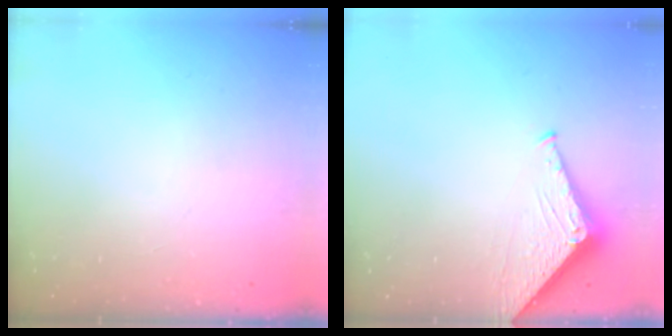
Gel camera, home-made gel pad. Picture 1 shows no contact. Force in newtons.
{"total": 4.9, "press": 4.8, "slide": 0.5}